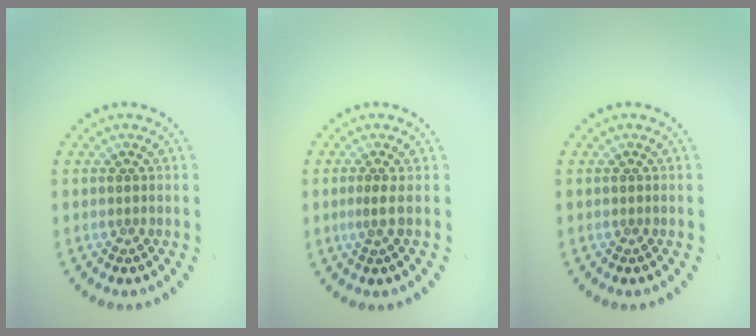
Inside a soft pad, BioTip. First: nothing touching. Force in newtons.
{"total": 1.1, "press": 0.3, "slide": 1.0}
{"total": 0.0}